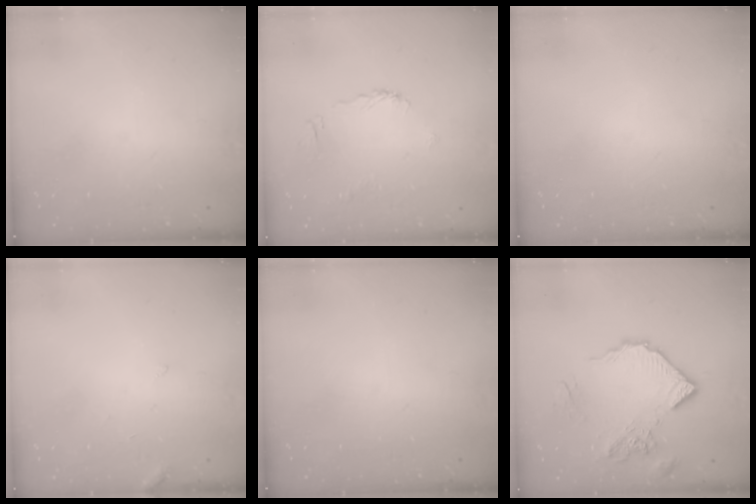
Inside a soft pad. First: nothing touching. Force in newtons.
{"total": 4.6, "press": 4.6, "slide": 0.5}
{"total": 0.0}
{"total": 3.0, "press": 3.0, "slide": 0.2}
{"total": 0.0}
{"total": 13.4, "press": 13.3, "slide": 1.4}